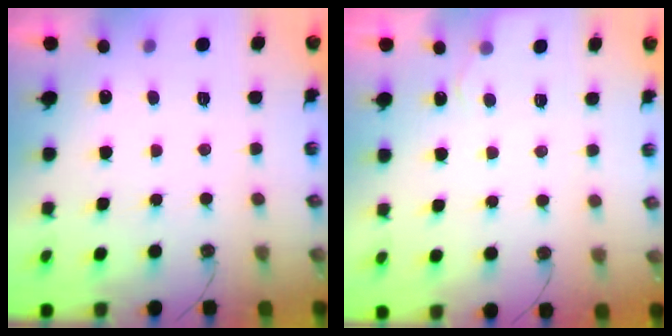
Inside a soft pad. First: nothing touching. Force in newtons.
{"total": 3.8, "press": 3.8, "slide": 0.4}